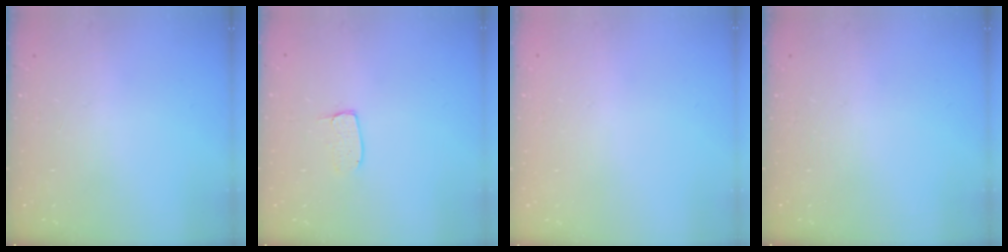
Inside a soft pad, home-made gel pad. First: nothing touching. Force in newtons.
{"total": 4.9, "press": 4.8, "slide": 0.4}
{"total": 0.0}
{"total": 0.0}